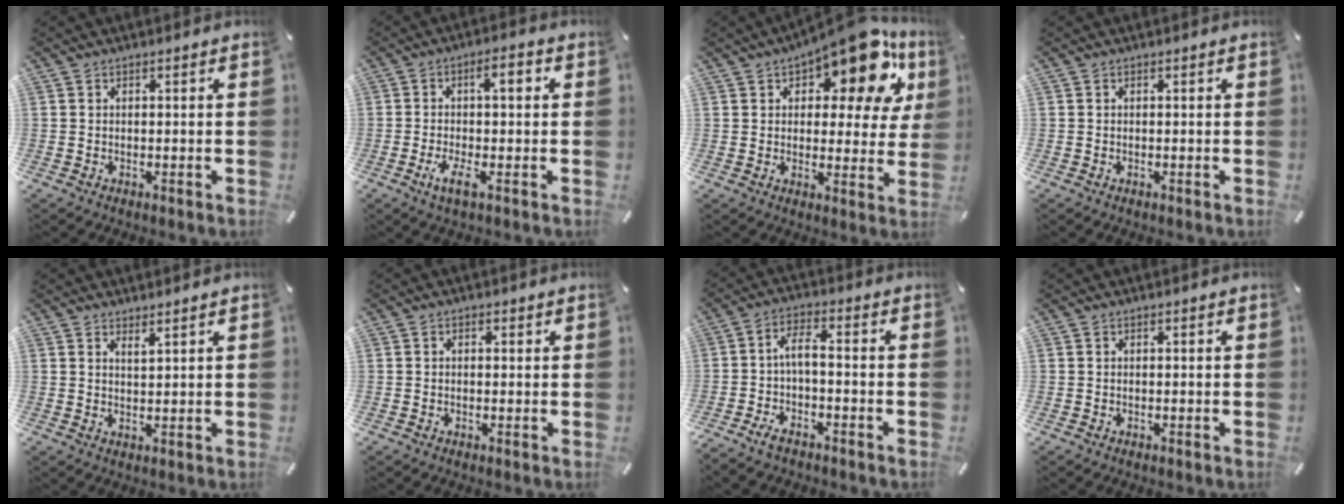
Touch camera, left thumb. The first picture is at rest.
{"total": 8.2, "force": [-0.6, 2.4, 7.8], "torque": [-0.133, -0.002, -0.017]}
{"total": 17.3, "force": [11.0, 7.1, 11.3], "torque": [-0.159, -0.069, 0.182]}
{"total": 0.0}
{"total": 2.1, "force": [2.0, -0.2, 0.5], "torque": [-0.011, -0.009, 0.038]}
{"total": 0.8, "force": [0.0, 0.6, 0.6], "torque": [-0.012, 0.003, -0.001]}
{"total": 5.3, "force": [-1.5, 1.6, 4.8], "torque": [-0.092, 0.010, -0.029]}
{"total": 0.0}